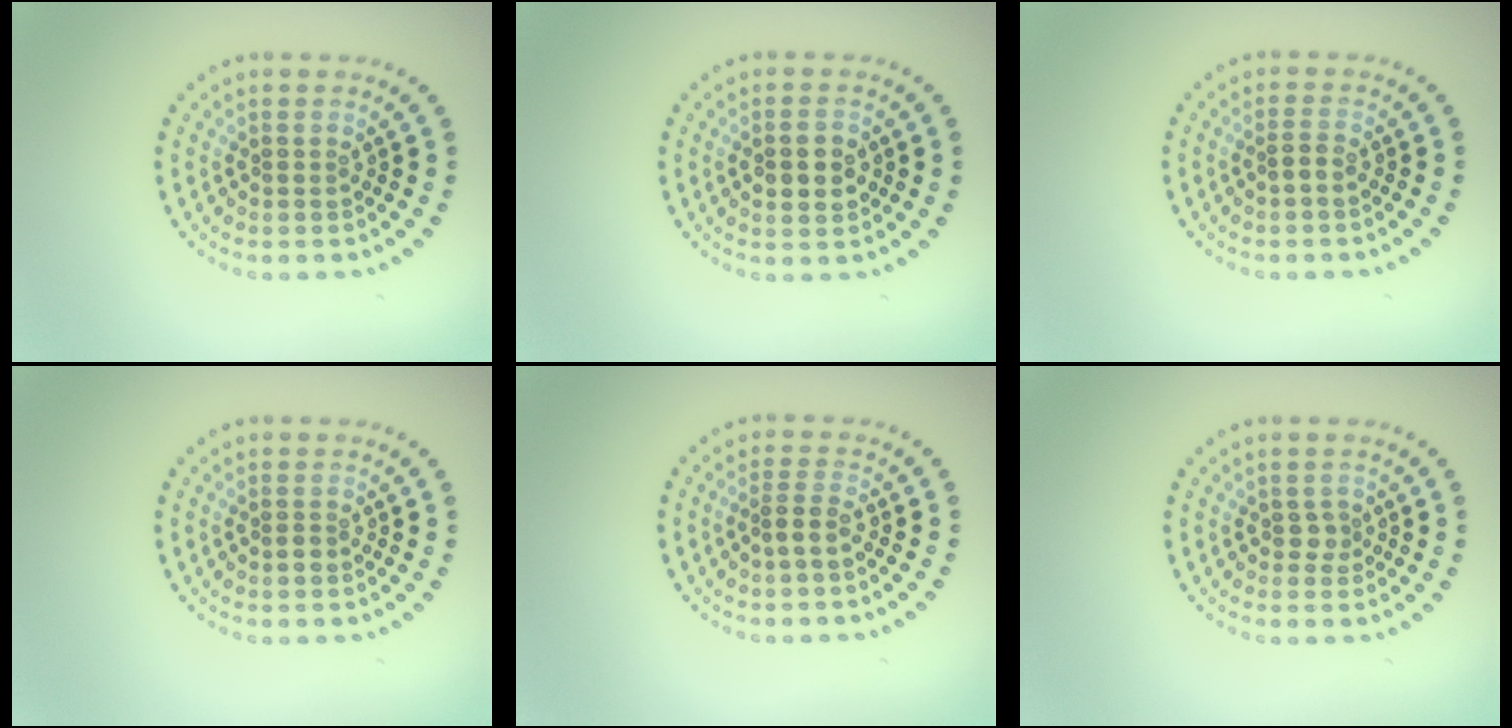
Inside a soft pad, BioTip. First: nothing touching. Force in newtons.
{"total": 2.7, "press": 2.7, "slide": 0.1}
{"total": 1.0, "press": 0.9, "slide": 0.4}
{"total": 0.6, "press": 0.4, "slide": 0.5}
{"total": 1.6, "press": 1.2, "slide": 1.1}
{"total": 0.9, "press": 0.7, "slide": 0.7}